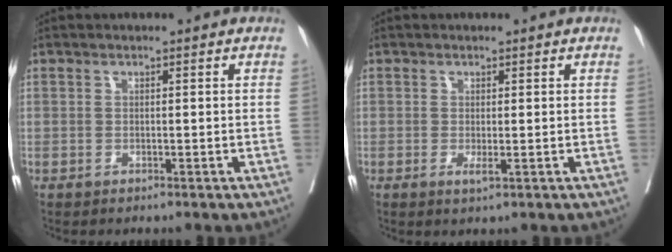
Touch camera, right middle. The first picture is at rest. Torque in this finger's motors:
{"motor_torque": [0.62, -0.62, -0.02, 0.01]}